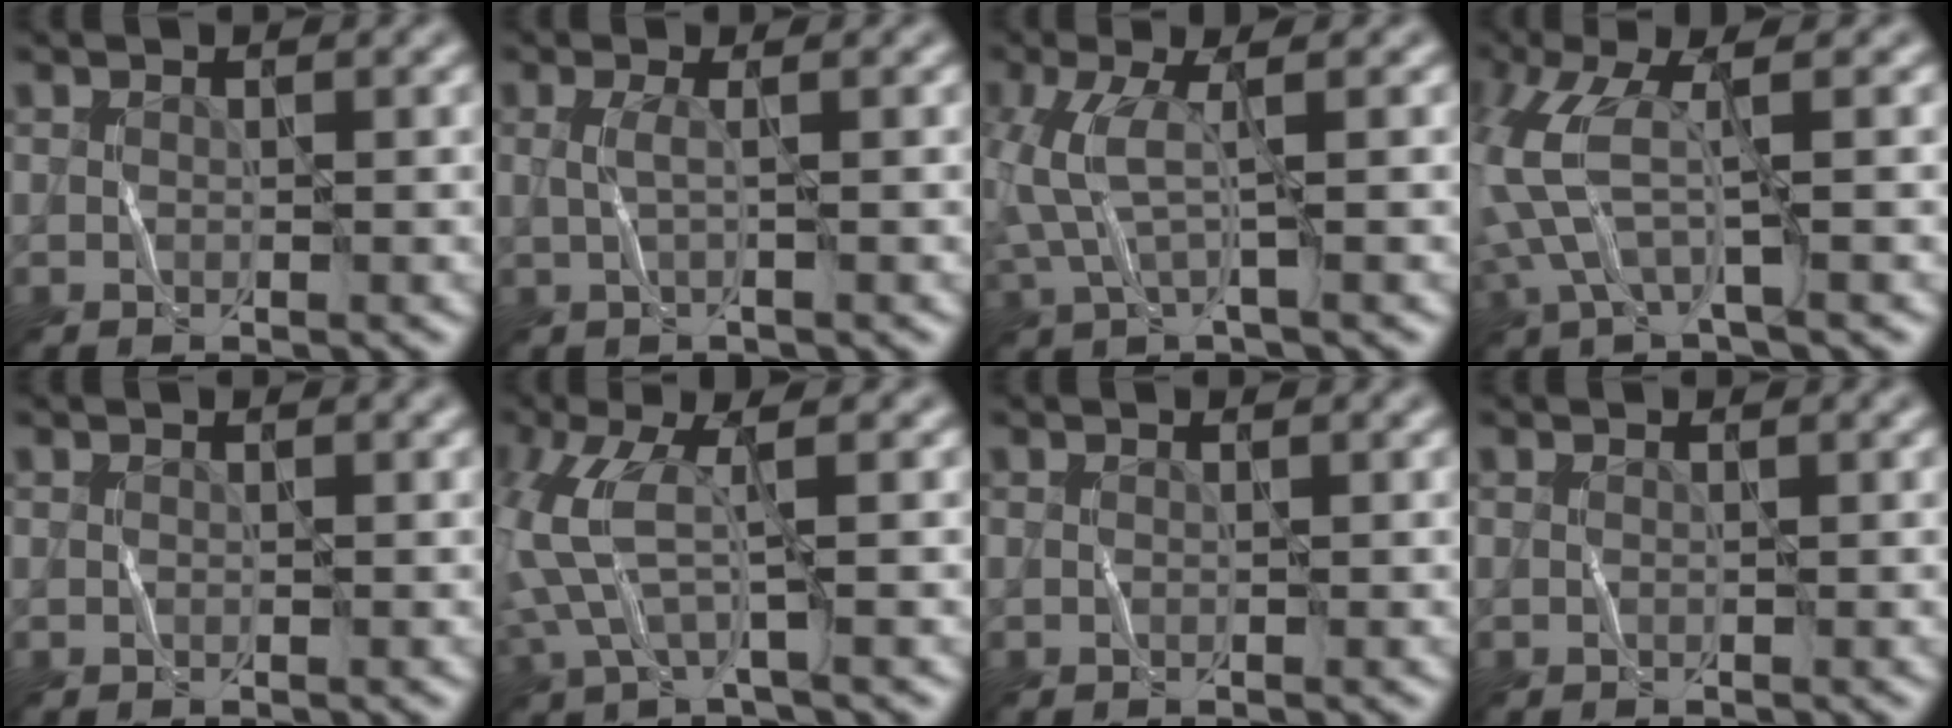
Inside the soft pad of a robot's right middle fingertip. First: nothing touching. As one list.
[{"total": 1.2, "force": [-0.1, 0.1, 1.1], "torque": [-0.022, -0.003, -0.004]}, {"total": 3.6, "force": [-0.1, 0.8, 3.6], "torque": [-0.098, 0.002, -0.004]}, {"total": 5.8, "force": [-0.2, 1.5, 5.6], "torque": [-0.152, 0.003, -0.009]}, {"total": 0.0}, {"total": 5.1, "force": [0.2, 1.2, 4.9], "torque": [-0.133, 0.000, 0.001]}, {"total": 0.0}, {"total": 0.0}]